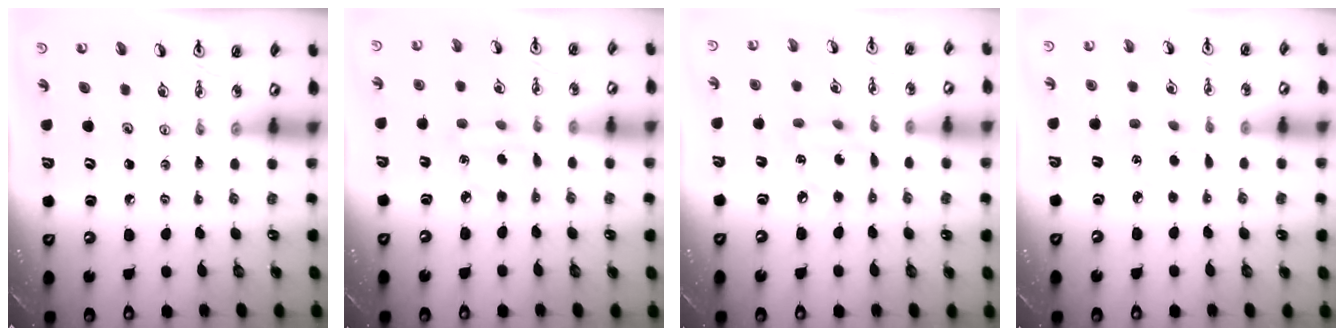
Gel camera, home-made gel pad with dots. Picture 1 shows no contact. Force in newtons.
{"total": 3.1, "press": 3.1, "slide": 0.2}
{"total": 6.5, "press": 6.5, "slide": 0.2}
{"total": 2.7, "press": 2.7, "slide": 0.4}